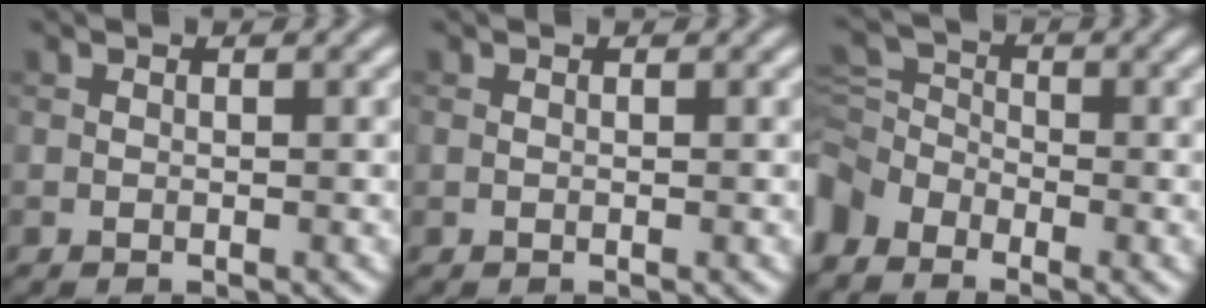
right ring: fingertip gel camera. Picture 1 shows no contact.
{"total": 0.0}
{"total": 4.3, "force": [-3.2, 2.5, 1.5], "torque": [-0.033, 0.003, -0.083]}